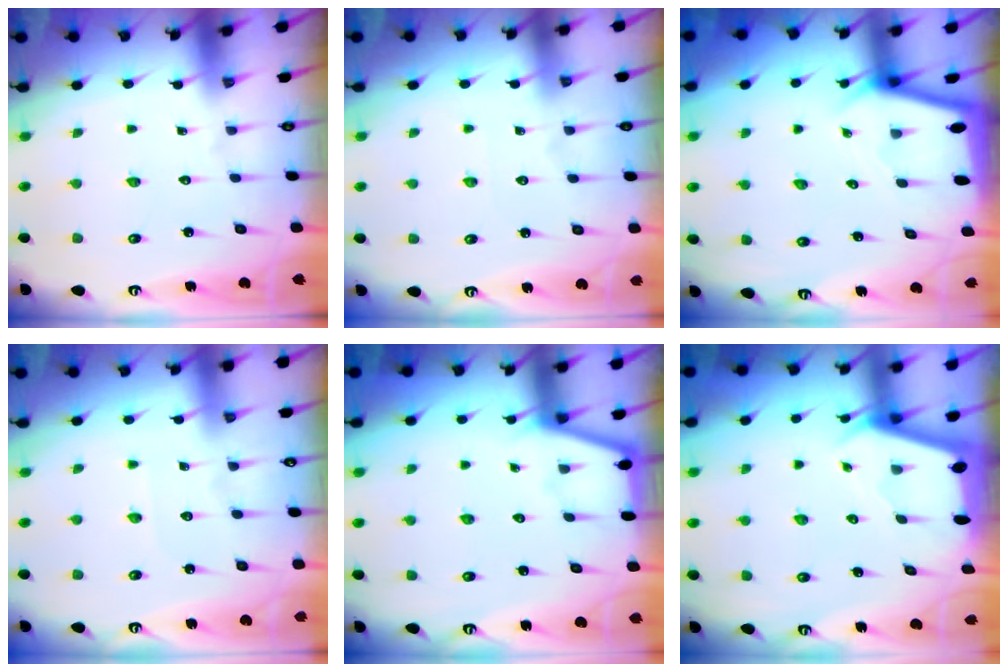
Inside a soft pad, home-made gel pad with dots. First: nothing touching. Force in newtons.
{"total": 4.9, "press": 4.8, "slide": 0.6}
{"total": 2.7, "press": 2.7, "slide": 0.3}
{"total": 1.9, "press": 1.9, "slide": 0.3}
{"total": 1.5, "press": 1.4, "slide": 0.2}
{"total": 2.3, "press": 2.3, "slide": 0.3}